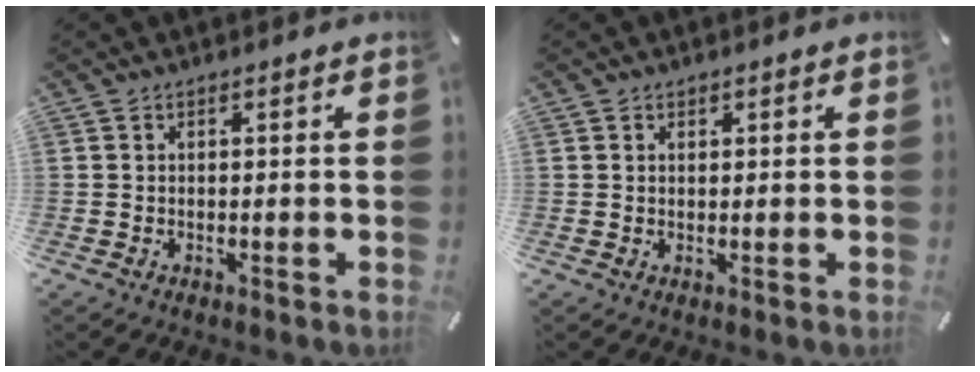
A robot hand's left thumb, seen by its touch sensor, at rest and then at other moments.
{"total": 0.9, "force": [0.4, 0.8, 0.2], "torque": [0.005, -0.001, 0.005]}